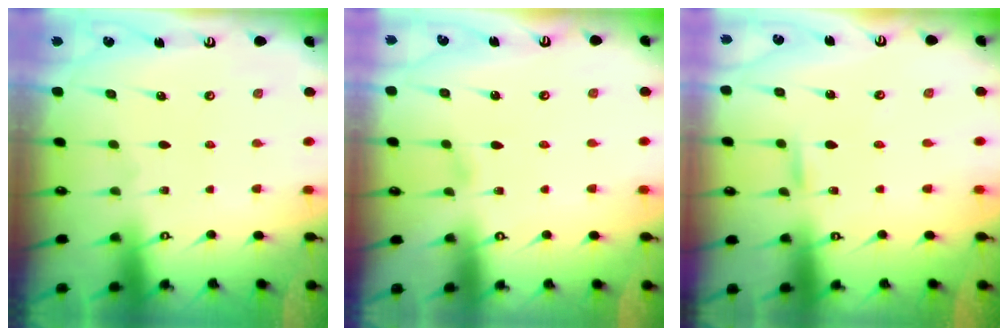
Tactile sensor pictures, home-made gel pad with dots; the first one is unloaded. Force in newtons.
{"total": 1.7, "press": 1.6, "slide": 0.2}
{"total": 2.8, "press": 2.8, "slide": 0.3}